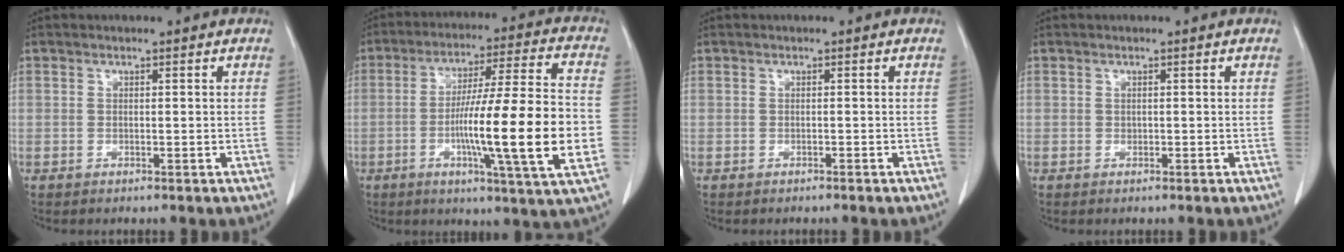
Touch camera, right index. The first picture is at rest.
{"total": 19.3, "force": [-3.7, 0.1, 18.9], "torque": [-0.284, -0.002, -0.060]}
{"total": 0.6, "force": [-0.5, 0.0, 0.3], "torque": [-0.004, -0.001, -0.006]}
{"total": 0.0}